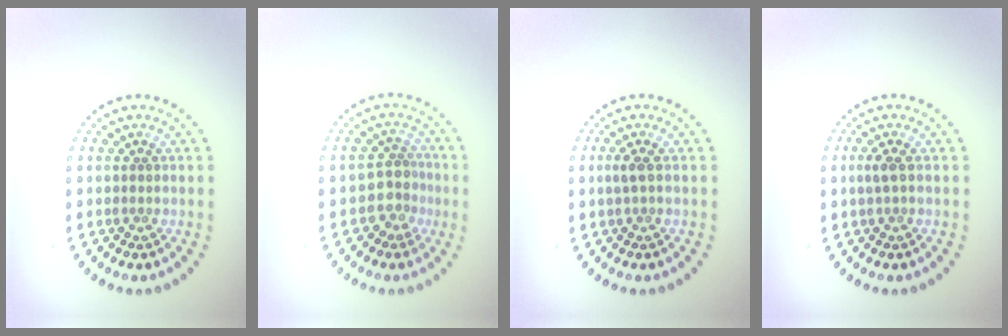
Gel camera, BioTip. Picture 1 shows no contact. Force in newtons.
{"total": 2.6, "press": 2.0, "slide": 1.5}
{"total": 0.9, "press": 0.9, "slide": 0.3}
{"total": 1.1, "press": 1.0, "slide": 0.5}